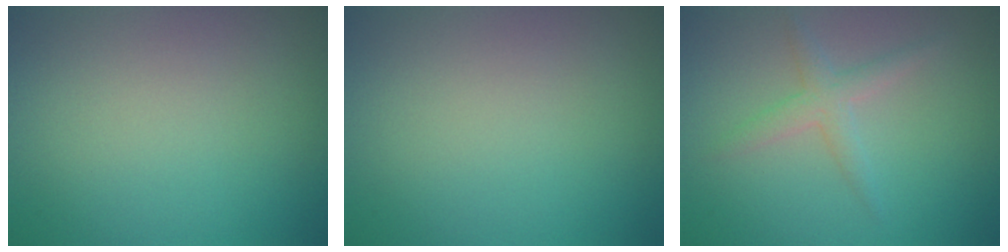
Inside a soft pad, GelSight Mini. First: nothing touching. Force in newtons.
{"total": 0.0}
{"total": 1.9, "press": 1.9, "slide": 0.0}